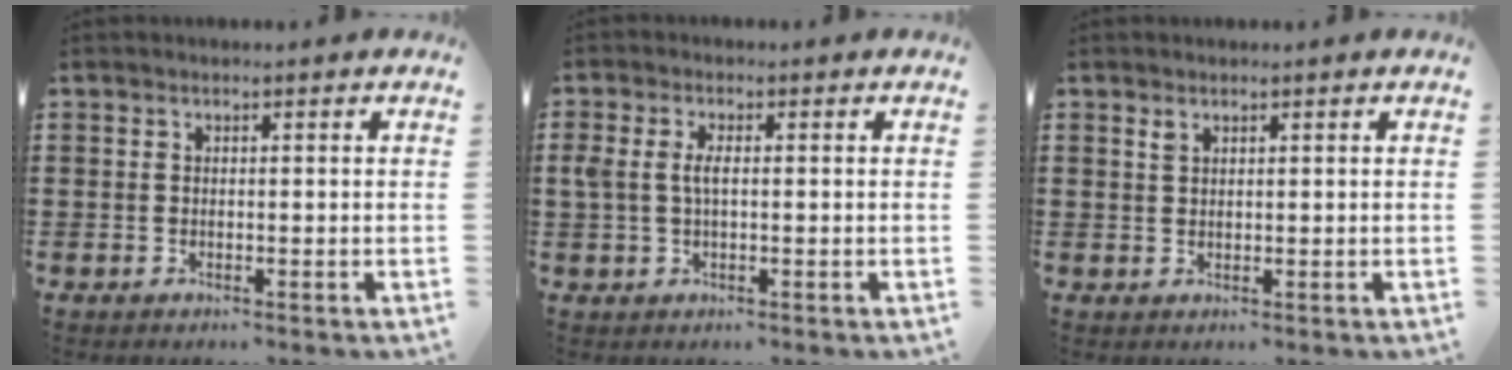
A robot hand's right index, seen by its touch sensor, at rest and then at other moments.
{"total": 3.0, "force": [0.2, 1.4, 2.6], "torque": [-0.067, 0.000, -0.004]}
{"total": 1.0, "force": [0.7, 0.4, 0.5], "torque": [-0.012, 0.000, 0.014]}